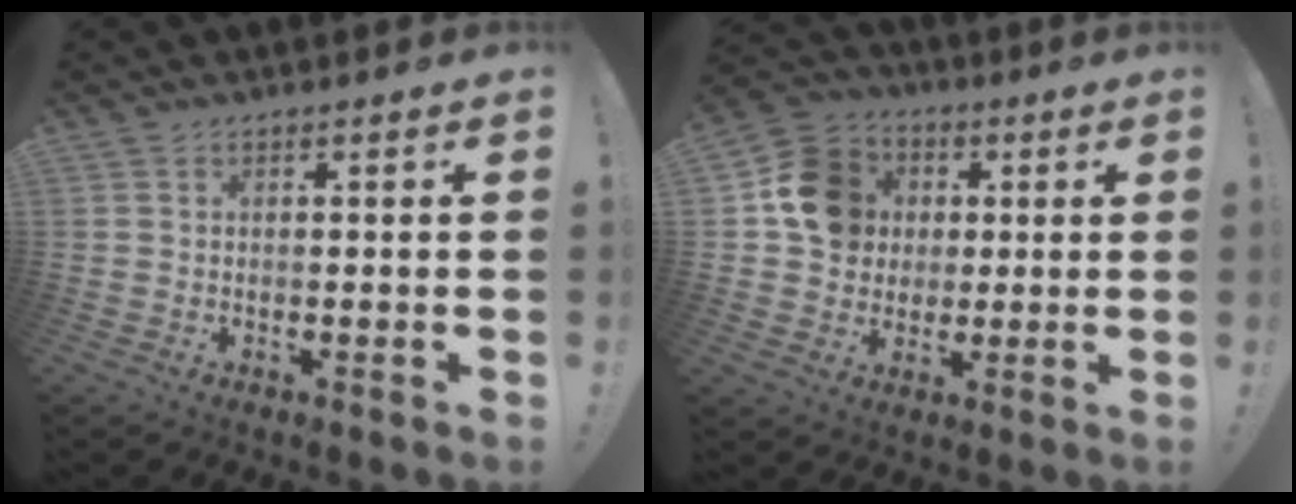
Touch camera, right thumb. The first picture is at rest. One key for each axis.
{"total": 13.9, "fx": 2.2, "fy": 12.5, "fz": 5.6, "tx": -0.063, "ty": 0.011, "tz": 0.052}